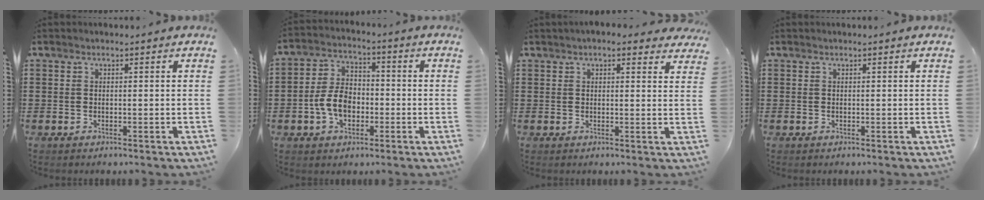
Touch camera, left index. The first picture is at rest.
{"total": 7.0, "force": [-2.0, 4.6, 4.9], "torque": [-0.123, 0.003, -0.047]}
{"total": 2.6, "force": [2.2, 0.7, 1.2], "torque": [-0.030, 0.003, 0.040]}
{"total": 0.0}